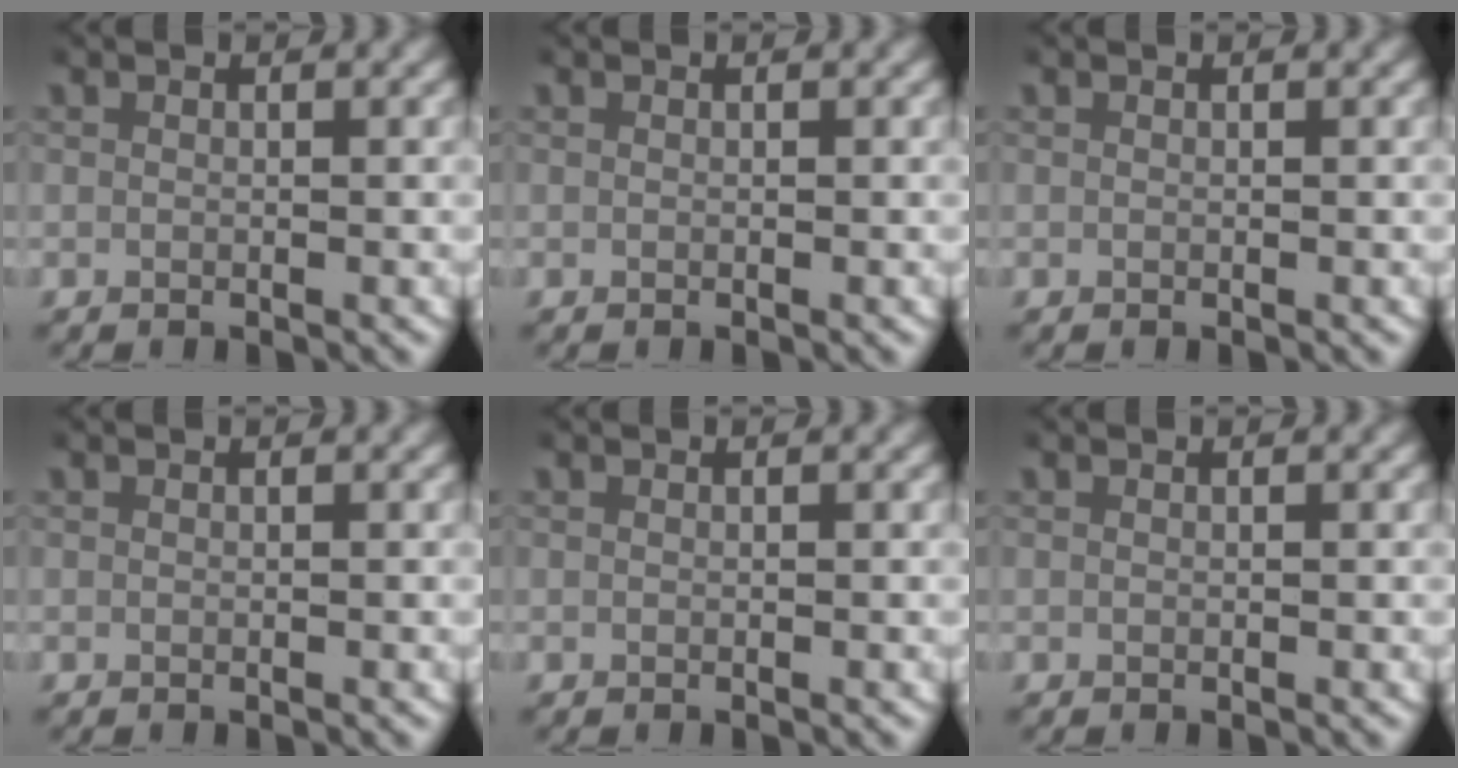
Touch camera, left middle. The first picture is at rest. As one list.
[{"total": 0.0}, {"total": 0.0}, {"total": 0.0}, {"total": 0.0}, {"total": 0.0}]